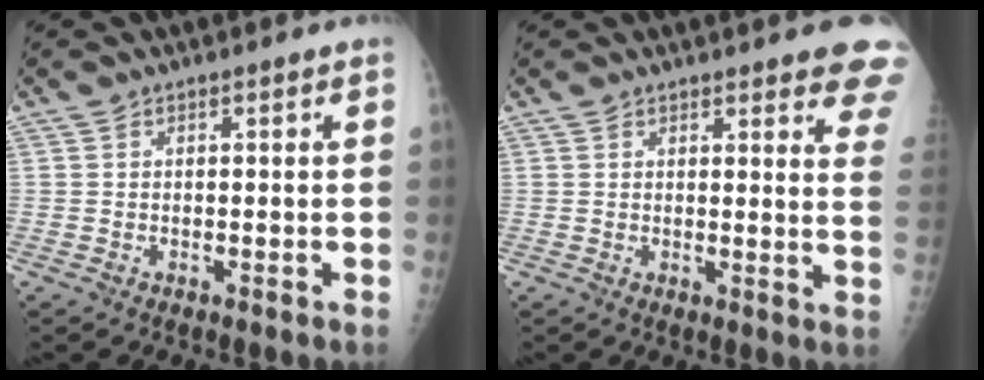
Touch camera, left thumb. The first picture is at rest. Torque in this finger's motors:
{"motor_torque": [4.03, 0.98, 1.59, -1.18, 0.30]}